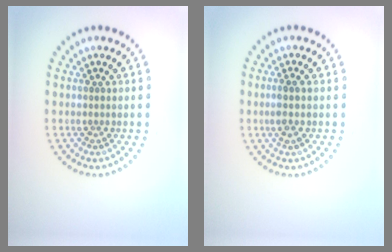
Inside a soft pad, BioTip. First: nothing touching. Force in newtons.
{"total": 1.5, "press": 1.3, "slide": 0.8}